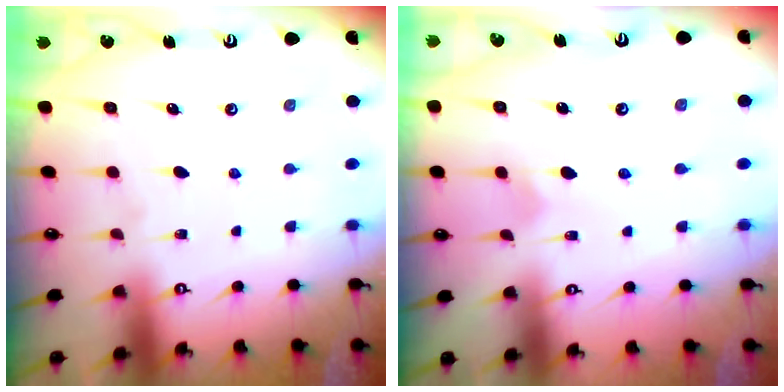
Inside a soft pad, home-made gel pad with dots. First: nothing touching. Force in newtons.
{"total": 2.9, "press": 2.9, "slide": 0.3}